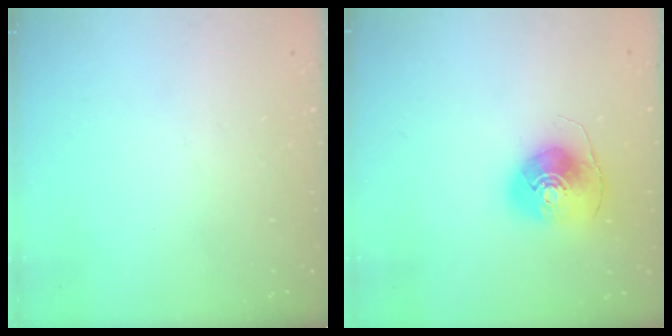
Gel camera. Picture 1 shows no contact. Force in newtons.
{"total": 9.8, "press": 9.7, "slide": 1.2}